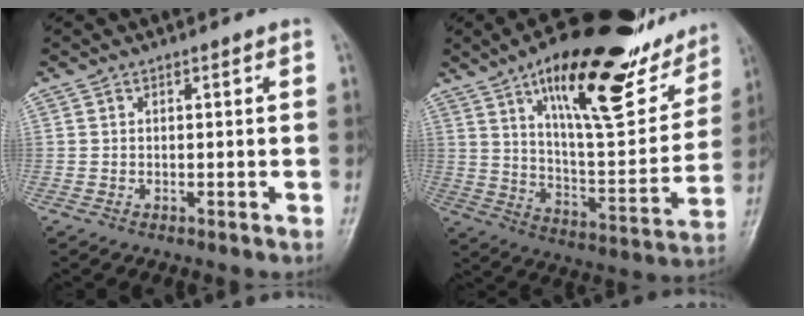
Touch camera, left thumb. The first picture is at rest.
{"total": 27.8, "force": [16.1, 9.6, 20.5], "torque": [-0.256, -0.044, 0.253]}